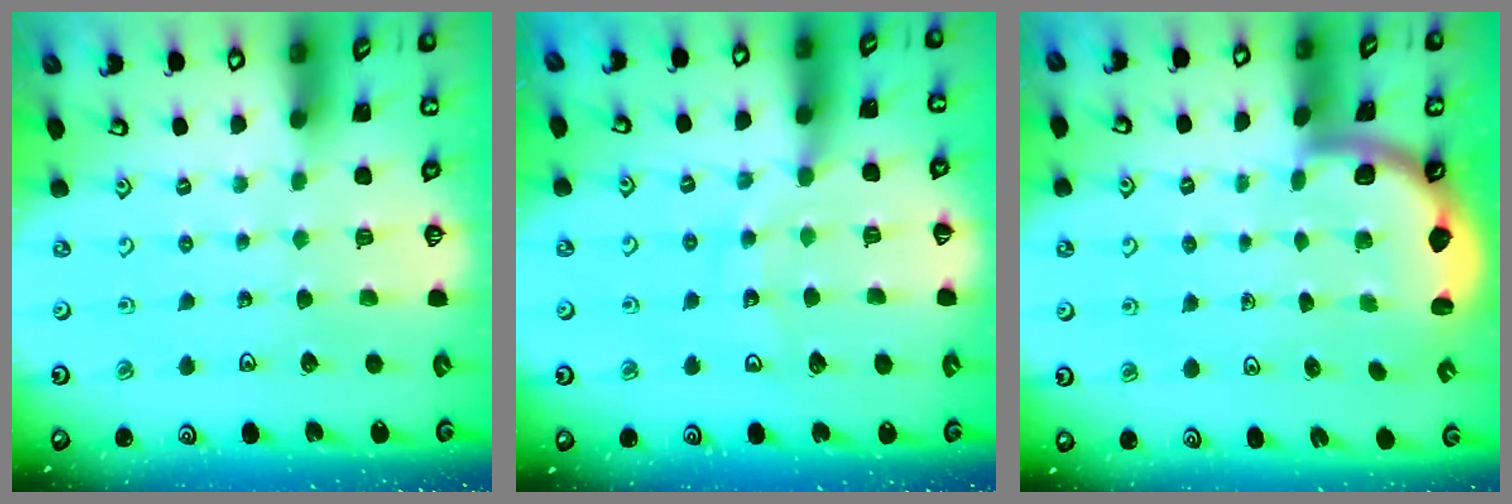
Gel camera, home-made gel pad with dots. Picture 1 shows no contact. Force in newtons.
{"total": 11.9, "press": 11.8, "slide": 1.2}
{"total": 1.8, "press": 1.8, "slide": 0.1}